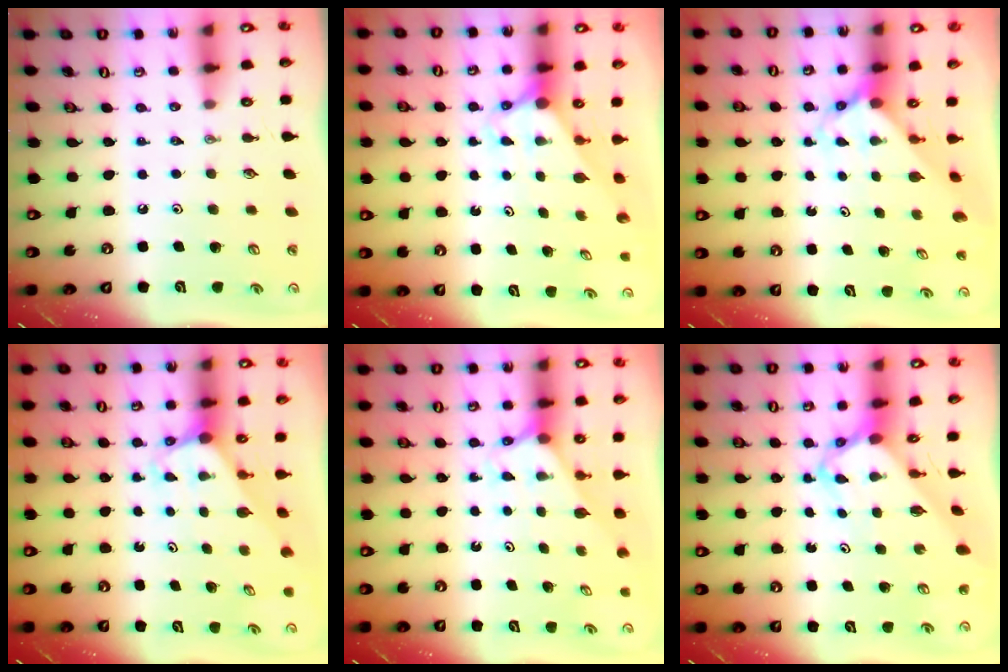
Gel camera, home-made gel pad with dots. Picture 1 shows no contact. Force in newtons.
{"total": 2.9, "press": 2.9, "slide": 0.0}
{"total": 3.4, "press": 3.4, "slide": 0.3}
{"total": 2.9, "press": 2.9, "slide": 0.0}
{"total": 3.5, "press": 3.4, "slide": 0.2}
{"total": 4.9, "press": 4.9, "slide": 0.6}